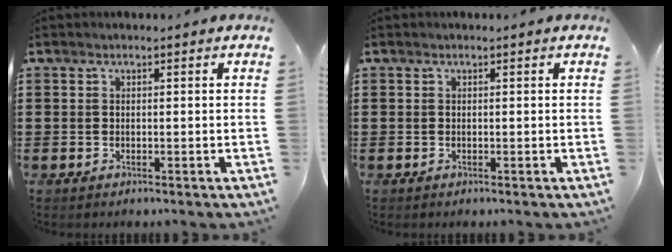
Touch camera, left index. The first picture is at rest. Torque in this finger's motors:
{"motor_torque": [-0.02, -0.02, 0.06, 0.00]}